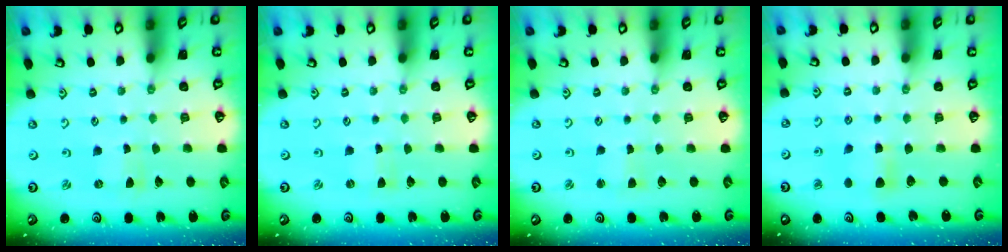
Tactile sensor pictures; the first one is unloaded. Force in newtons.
{"total": 0.0}
{"total": 1.8, "press": 1.7, "slide": 0.3}
{"total": 5.7, "press": 5.7, "slide": 0.6}